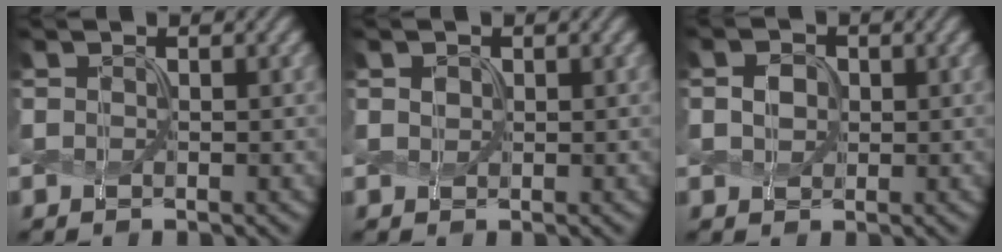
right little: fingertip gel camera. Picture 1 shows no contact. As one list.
[{"total": 0.7, "force": [0.2, 0.6, 0.2], "torque": [-0.010, 0.003, 0.014]}, {"total": 1.5, "force": [-0.2, 1.3, 0.6], "torque": [-0.023, 0.004, 0.002]}]